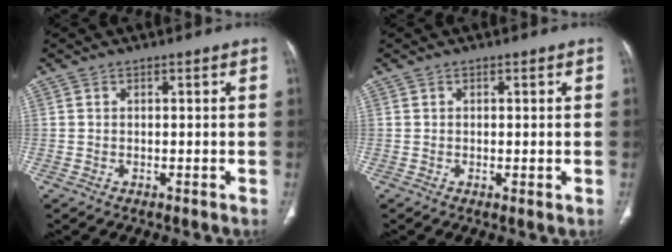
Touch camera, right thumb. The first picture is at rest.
{"total": 1.0, "force": [-0.2, 0.3, 0.9], "torque": [-0.020, -0.005, -0.003]}